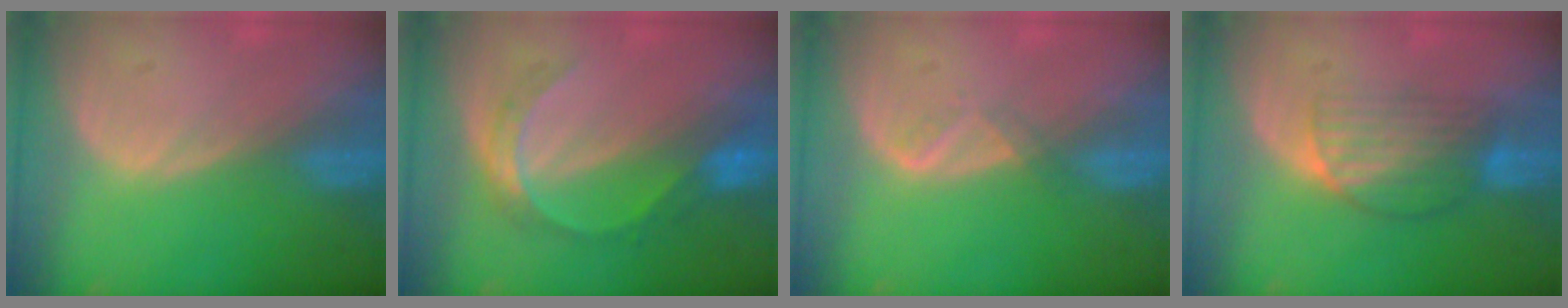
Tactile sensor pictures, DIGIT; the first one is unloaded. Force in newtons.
{"total": 6.1, "press": 5.3, "slide": 3.1}
{"total": 1.6, "press": 1.5, "slide": 0.7}
{"total": 6.5, "press": 5.7, "slide": 3.2}